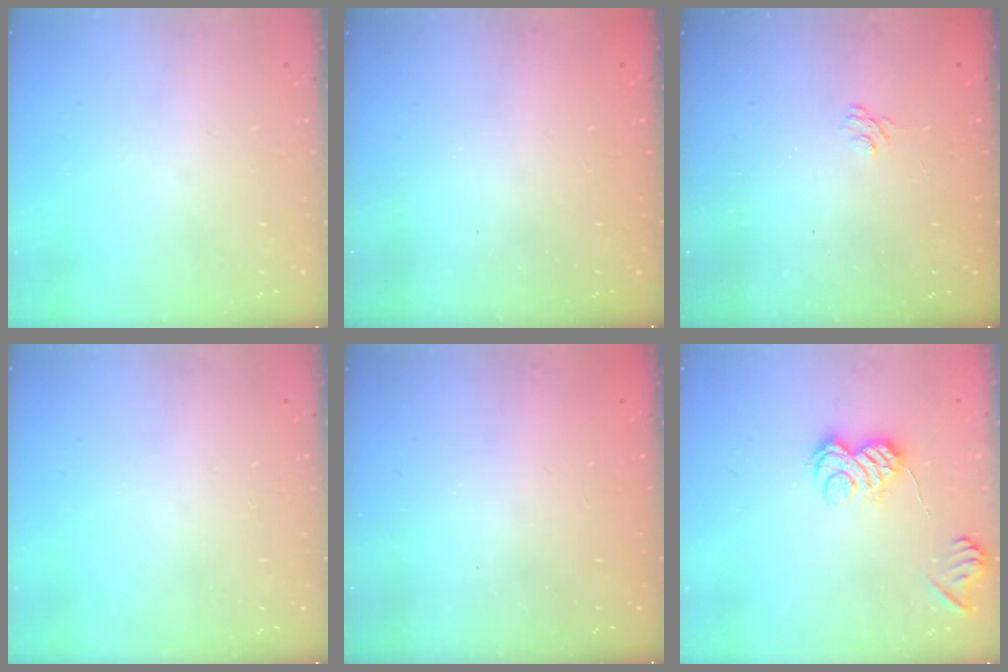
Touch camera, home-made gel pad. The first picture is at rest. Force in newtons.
{"total": 2.4, "press": 2.3, "slide": 0.8}
{"total": 2.1, "press": 1.6, "slide": 1.3}
{"total": 0.0}
{"total": 2.4, "press": 2.3, "slide": 0.8}
{"total": 8.4, "press": 8.3, "slide": 1.2}